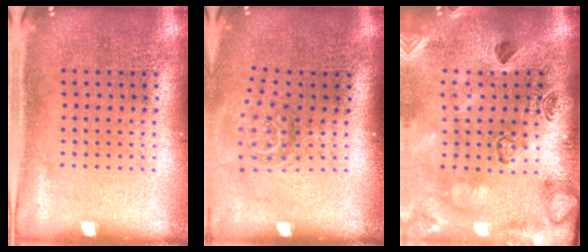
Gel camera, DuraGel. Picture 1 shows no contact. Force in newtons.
{"total": 1.6, "press": 1.1, "slide": 1.1}
{"total": 2.7, "press": 2.5, "slide": 1.0}